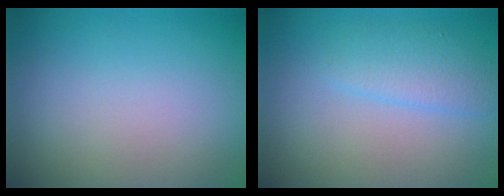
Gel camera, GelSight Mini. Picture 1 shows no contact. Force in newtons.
{"total": 2.4, "press": 2.4, "slide": 0.1}